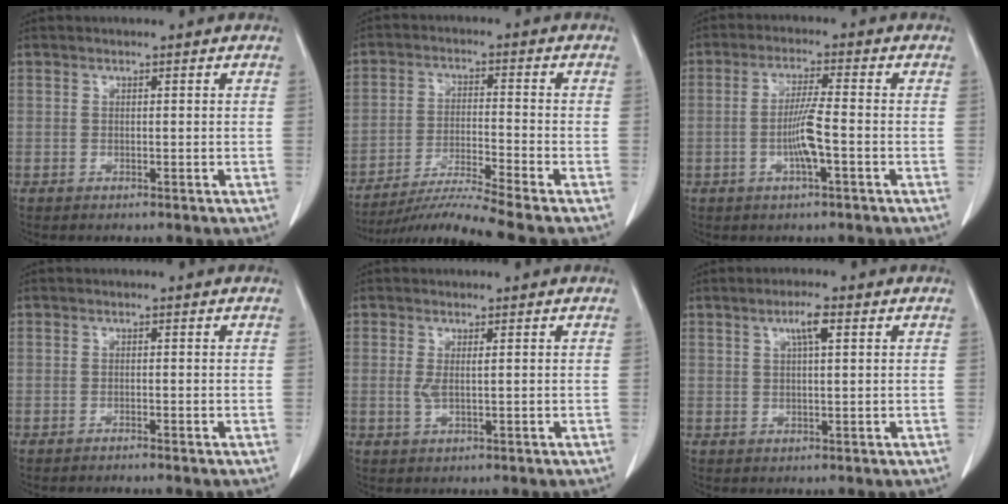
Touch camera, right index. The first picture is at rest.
{"total": 9.9, "force": [-8.7, -3.0, 3.6], "torque": [-0.059, -0.018, -0.156]}
{"total": 5.4, "force": [-1.4, 0.0, 5.2], "torque": [-0.103, 0.002, -0.025]}
{"total": 1.1, "force": [-1.0, -0.2, 0.4], "torque": [-0.008, 0.002, -0.015]}
{"total": 1.8, "force": [0.2, 0.3, 1.8], "torque": [-0.041, -0.002, 0.008]}
{"total": 3.2, "force": [1.3, 0.3, 2.9], "torque": [-0.052, 0.004, 0.022]}